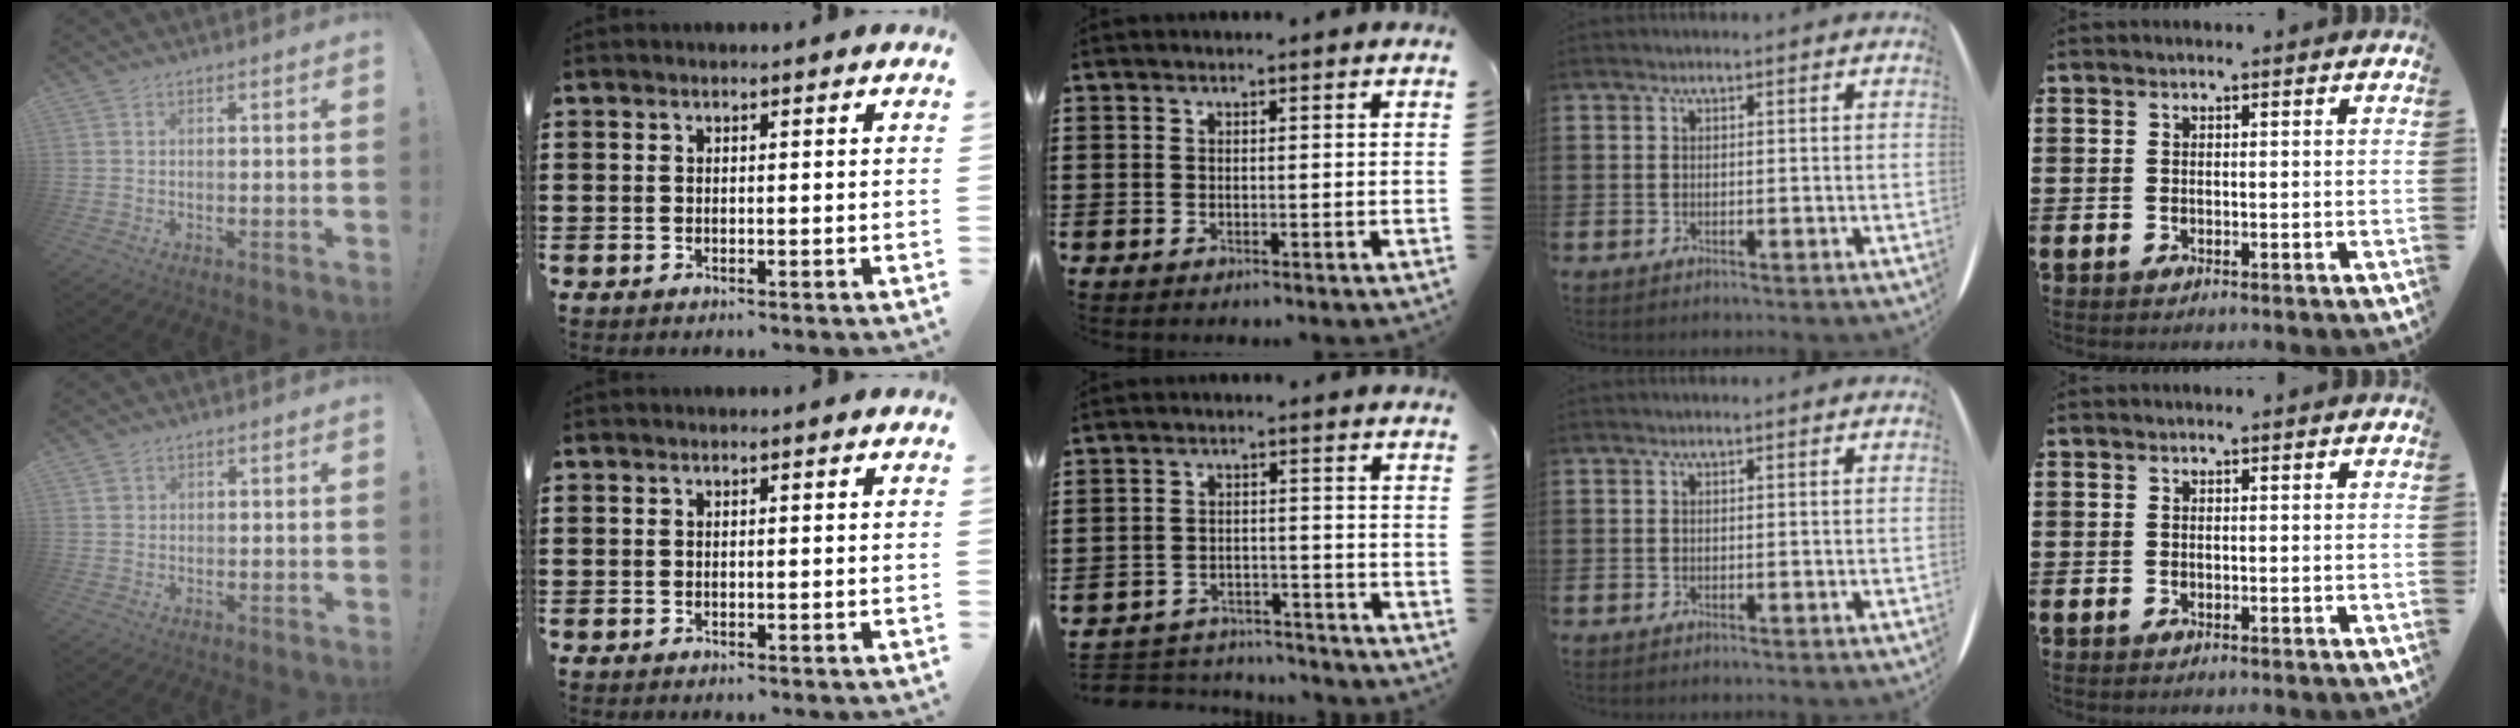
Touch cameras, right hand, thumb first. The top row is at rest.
{"thumb": {"total": 1.2, "force": [0.7, 1.0, 0.0], "torque": [0.003, 0.000, 0.013]}, "middle": {"total": 3.9, "force": [-3.8, 0.8, -0.2], "torque": [-0.003, 0.003, -0.081]}}